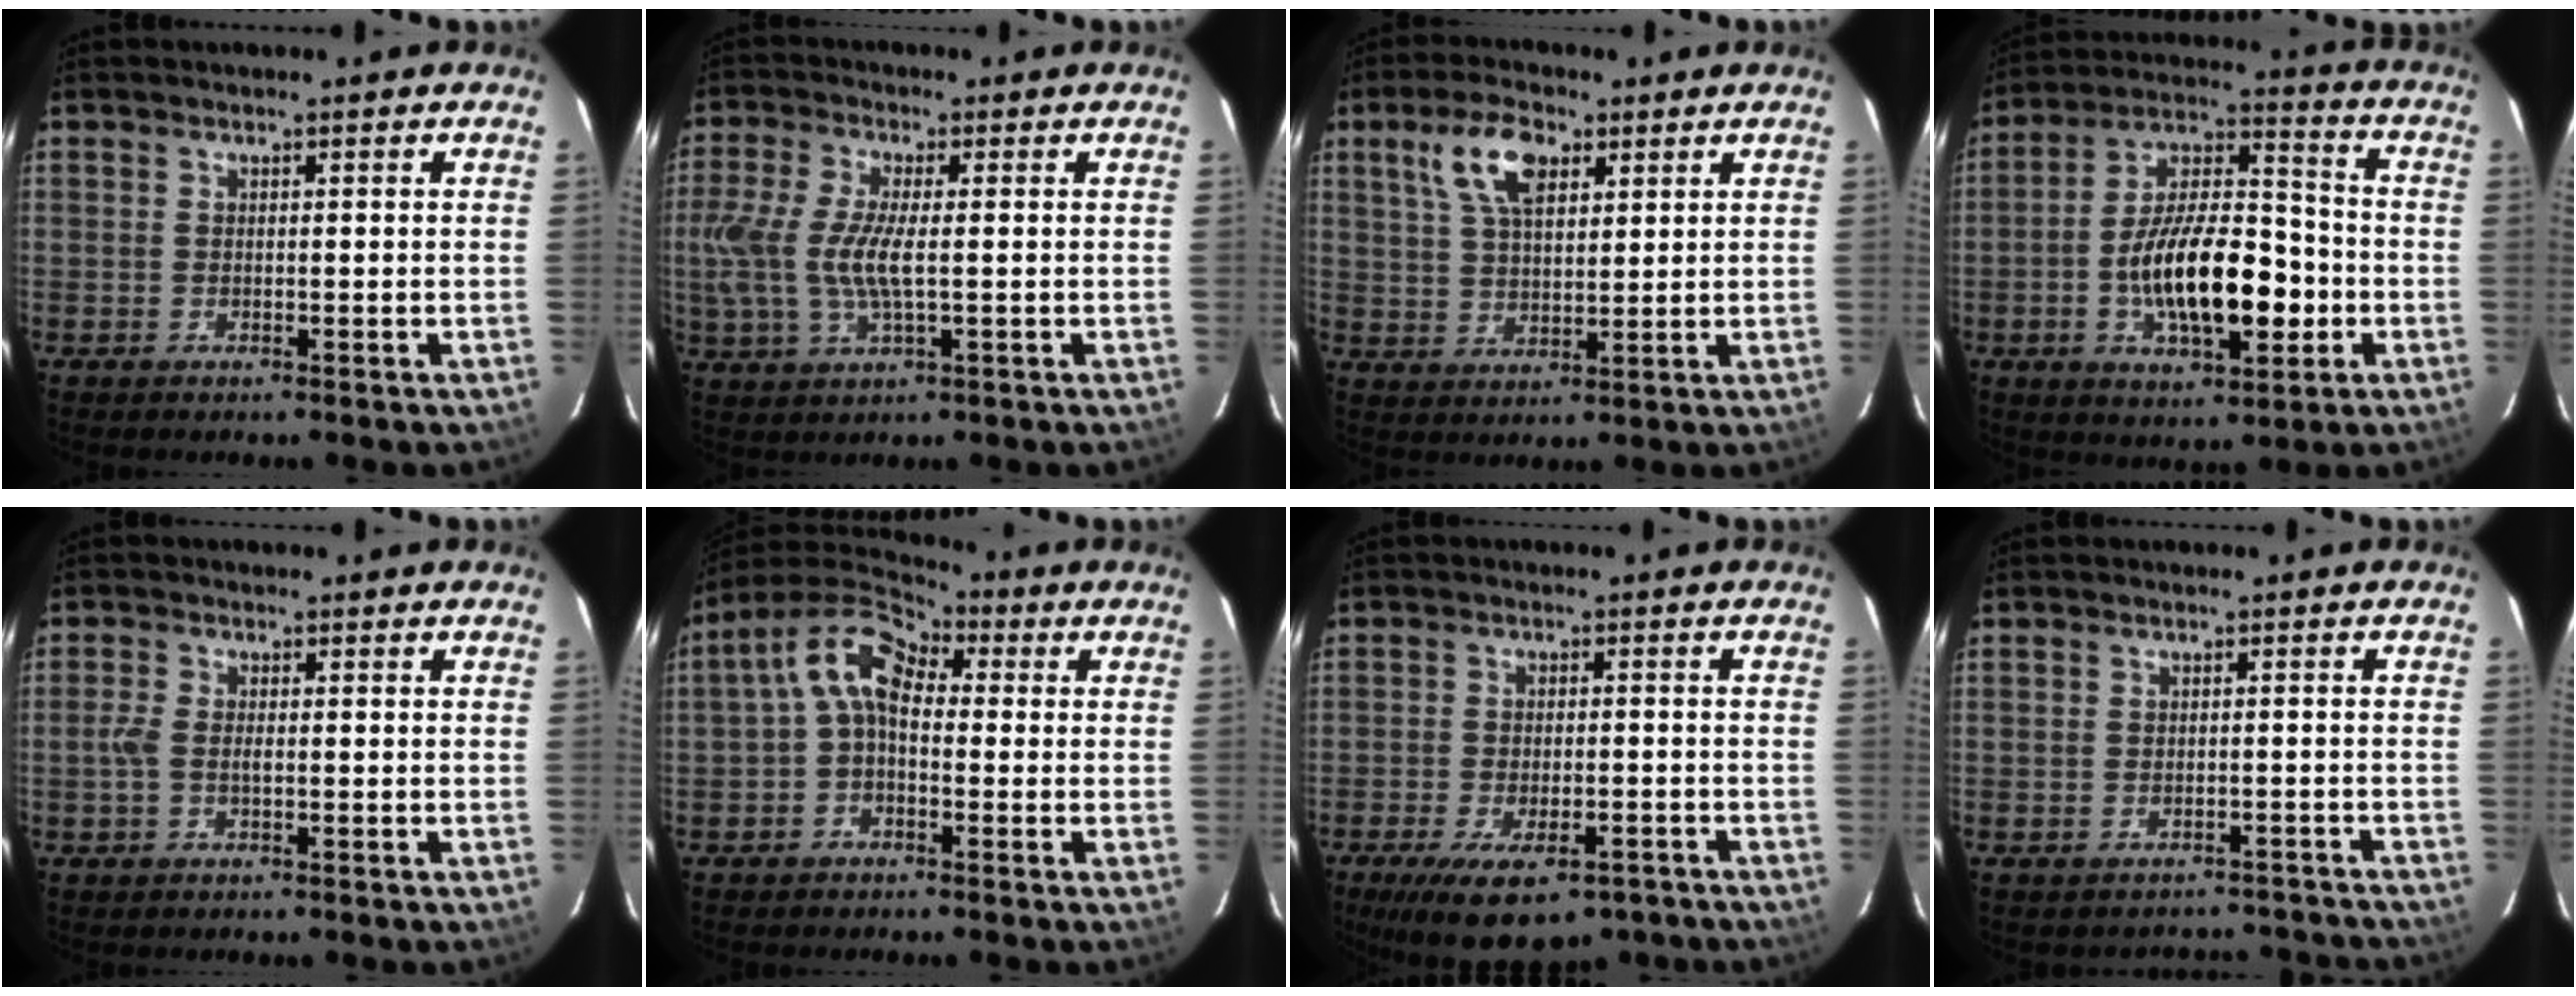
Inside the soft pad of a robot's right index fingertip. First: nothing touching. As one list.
[{"total": 10.0, "force": [-0.3, 3.2, 9.5], "torque": [-0.201, -0.003, -0.005]}, {"total": 8.9, "force": [4.3, 4.3, 6.5], "torque": [-0.124, 0.020, 0.083]}, {"total": 18.0, "force": [-4.5, 7.5, 15.7], "torque": [-0.285, 0.012, -0.073]}, {"total": 2.3, "force": [-0.6, 0.8, 2.1], "torque": [-0.047, 0.004, -0.012]}, {"total": 8.3, "force": [0.1, 5.4, 6.4], "torque": [-0.123, 0.031, -0.010]}, {"total": 13.6, "force": [-8.9, 5.7, 8.6], "torque": [-0.170, -0.027, -0.127]}, {"total": 8.4, "force": [-7.8, 2.9, 1.3], "torque": [-0.016, 0.018, -0.080]}]